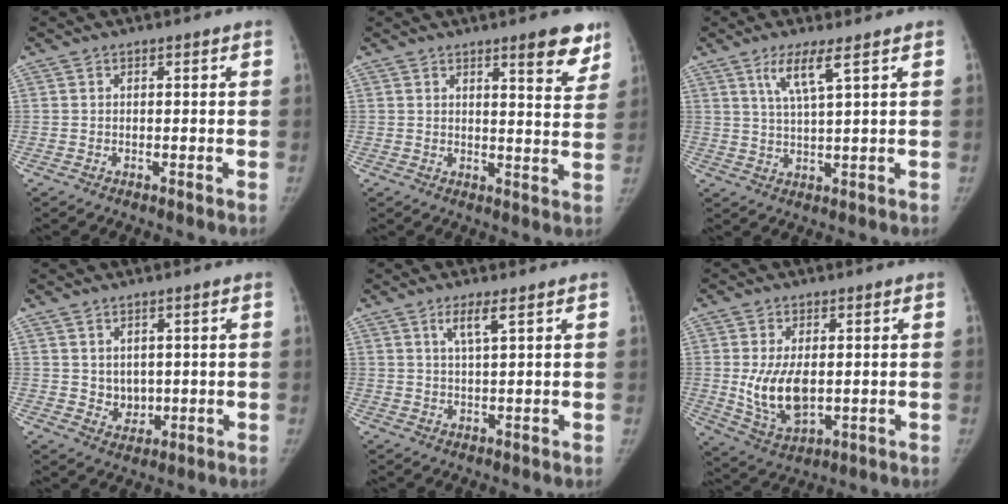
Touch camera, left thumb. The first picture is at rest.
{"total": 7.9, "force": [5.3, 1.9, 5.5], "torque": [-0.046, -0.032, 0.068]}
{"total": 5.7, "force": [3.2, 0.2, 4.7], "torque": [-0.099, -0.022, 0.067]}
{"total": 3.8, "force": [1.0, 3.1, 1.9], "torque": [-0.017, -0.014, 0.032]}
{"total": 3.5, "force": [2.0, 0.2, 2.9], "torque": [-0.063, -0.011, 0.041]}
{"total": 10.1, "force": [0.2, 5.6, 8.4], "torque": [-0.150, -0.016, 0.021]}